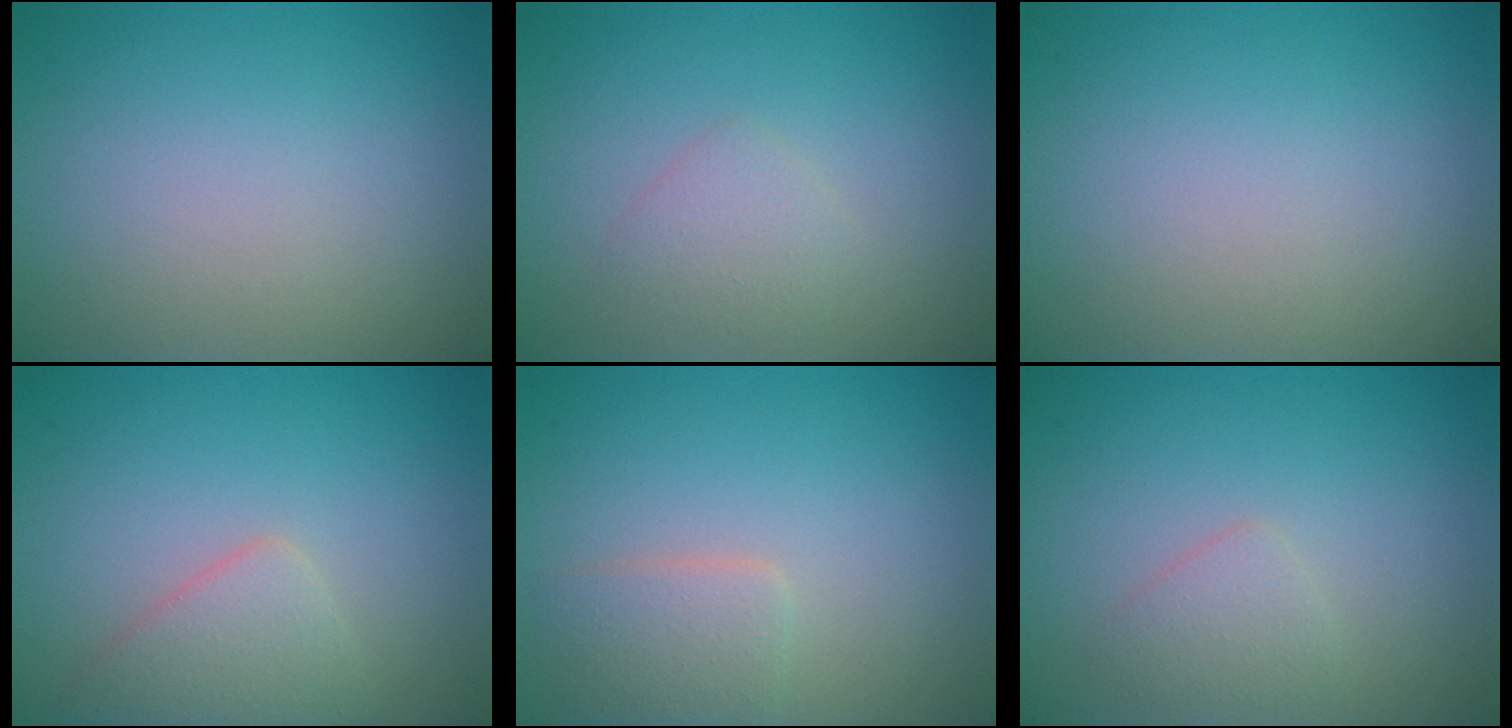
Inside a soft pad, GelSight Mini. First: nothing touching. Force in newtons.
{"total": 1.6, "press": 1.6, "slide": 0.1}
{"total": 0.0}
{"total": 2.7, "press": 2.7, "slide": 0.0}
{"total": 2.3, "press": 2.3, "slide": 0.1}
{"total": 1.6, "press": 1.6, "slide": 0.1}